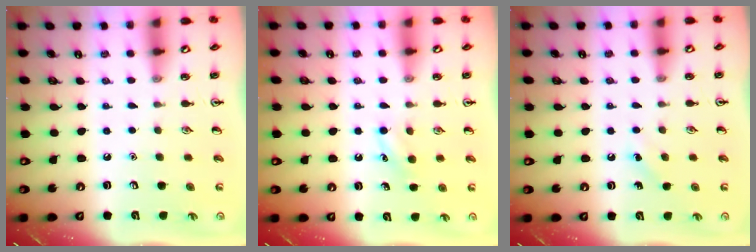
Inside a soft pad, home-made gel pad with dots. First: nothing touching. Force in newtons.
{"total": 4.4, "press": 4.2, "slide": 1.3}
{"total": 4.0, "press": 3.7, "slide": 1.4}